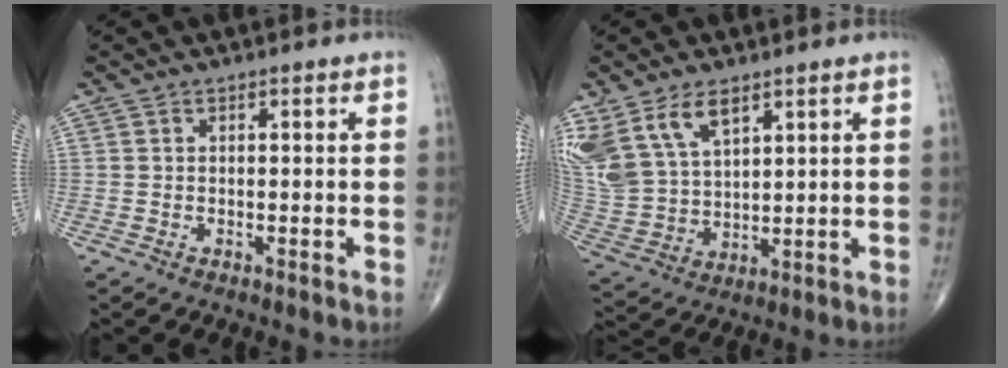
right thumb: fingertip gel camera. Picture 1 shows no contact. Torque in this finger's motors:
{"motor_torque": [0.70, 2.76, 1.21, 1.14, 0.13]}